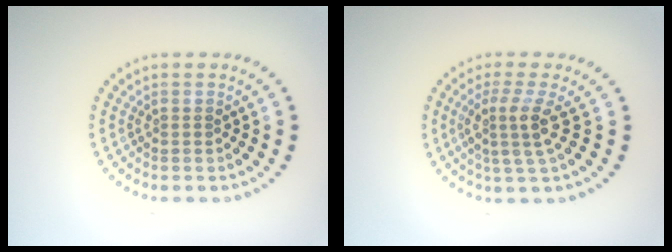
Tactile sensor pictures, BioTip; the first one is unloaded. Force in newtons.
{"total": 3.2, "press": 2.4, "slide": 2.0}